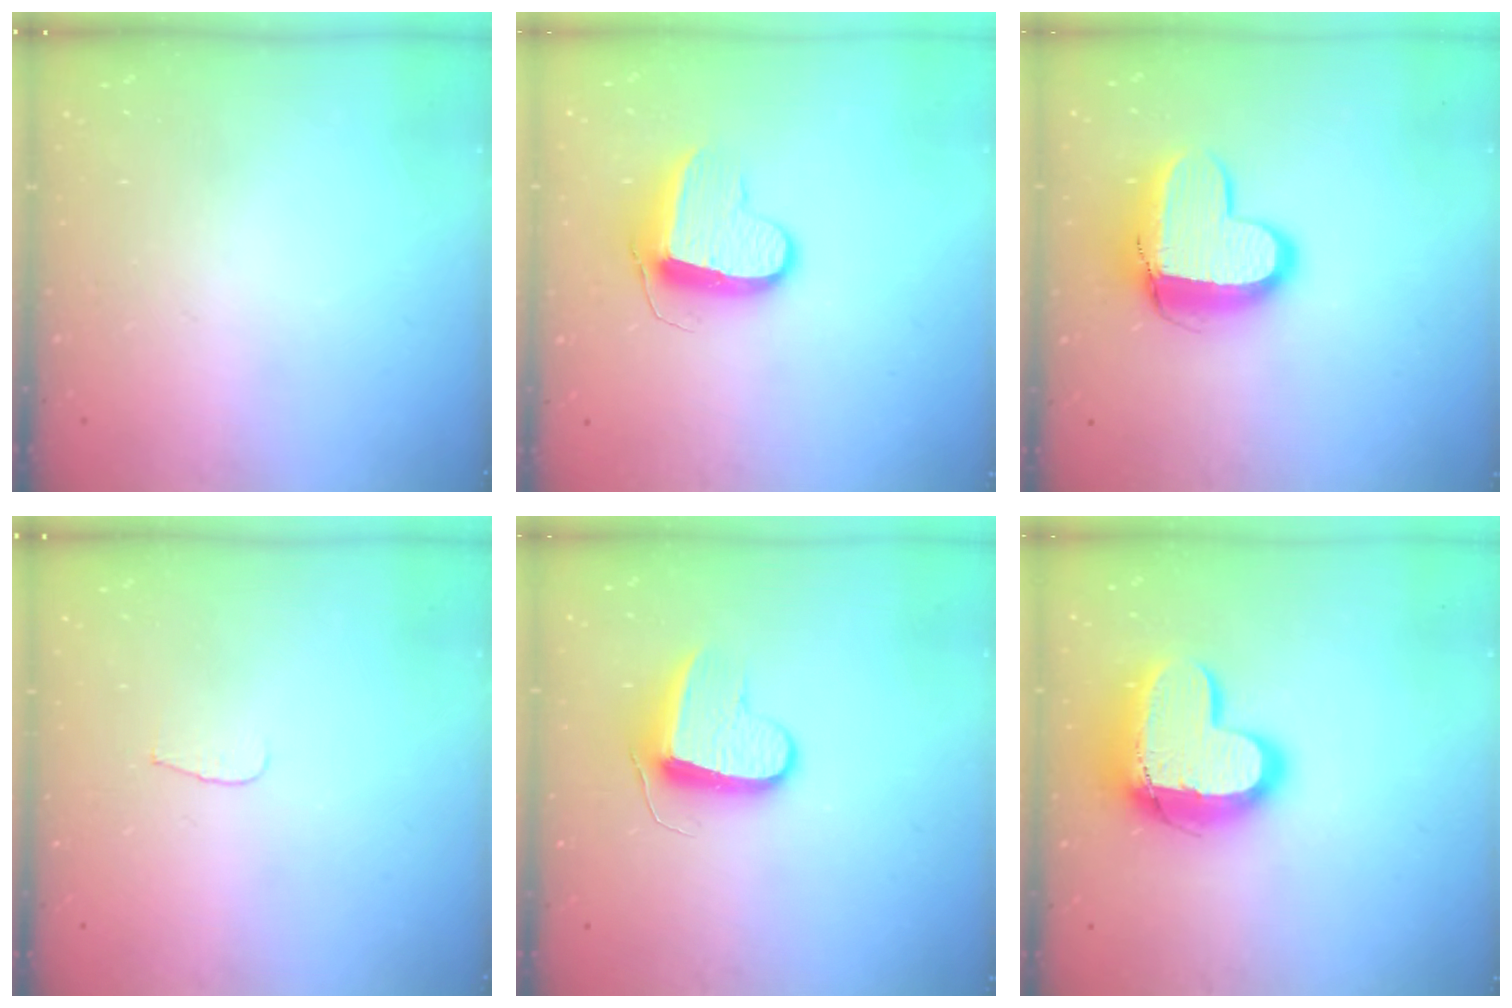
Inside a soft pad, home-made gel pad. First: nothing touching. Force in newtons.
{"total": 10.1, "press": 10.1, "slide": 0.3}
{"total": 12.5, "press": 12.5, "slide": 1.0}
{"total": 3.4, "press": 3.4, "slide": 0.3}
{"total": 9.0, "press": 9.0, "slide": 0.2}
{"total": 17.4, "press": 17.3, "slide": 1.3}